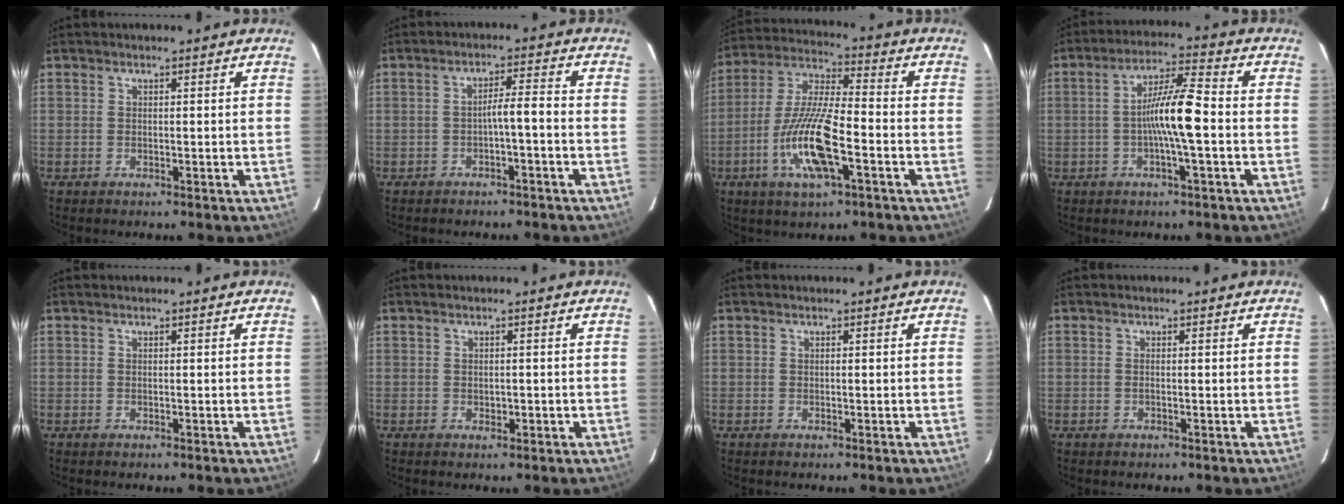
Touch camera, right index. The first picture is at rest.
{"total": 3.3, "force": [-1.2, 0.2, 3.1], "torque": [-0.044, 0.011, -0.020]}
{"total": 13.9, "force": [-4.9, 2.6, 12.8], "torque": [-0.262, -0.006, -0.088]}
{"total": 8.7, "force": [-1.2, 0.3, 8.7], "torque": [-0.158, 0.012, -0.027]}
{"total": 0.0}
{"total": 1.0, "force": [-0.2, 0.6, 0.7], "torque": [-0.011, -0.001, 0.001]}
{"total": 0.0}
{"total": 0.5, "force": [-0.1, 0.0, 0.5], "torque": [-0.013, 0.000, -0.002]}